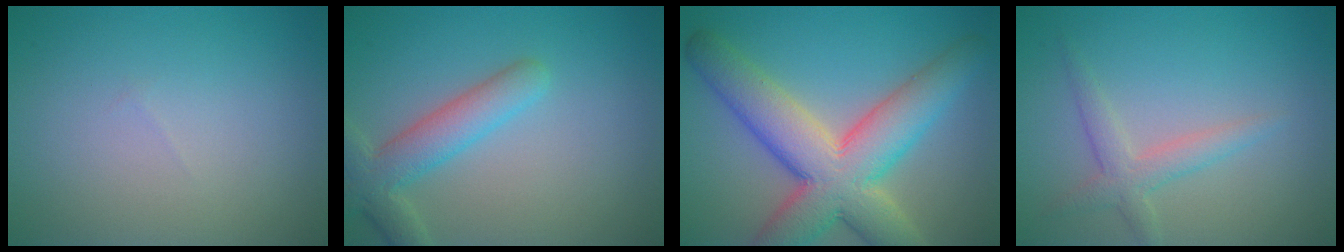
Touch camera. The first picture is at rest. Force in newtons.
{"total": 4.3, "press": 4.3, "slide": 0.3}
{"total": 10.2, "press": 10.2, "slide": 0.7}
{"total": 2.4, "press": 2.4, "slide": 0.1}